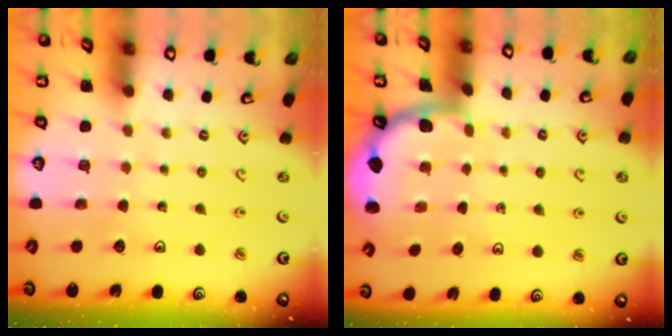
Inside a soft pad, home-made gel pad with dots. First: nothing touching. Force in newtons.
{"total": 1.8, "press": 1.8, "slide": 0.0}